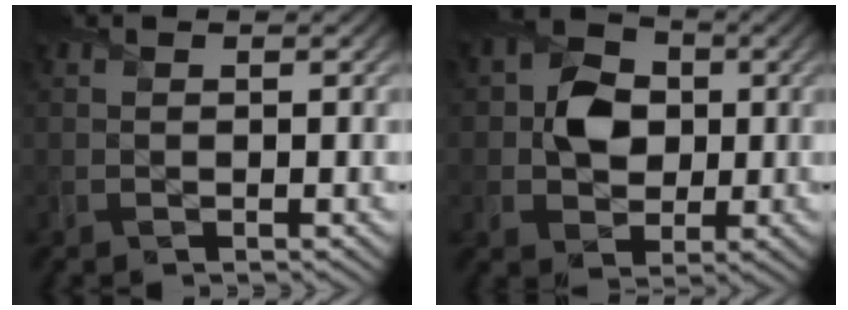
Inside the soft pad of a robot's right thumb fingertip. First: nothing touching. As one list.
[{"total": 6.1, "force": [0.3, 5.2, 3.2], "torque": [-0.061, 0.009, -0.009]}]